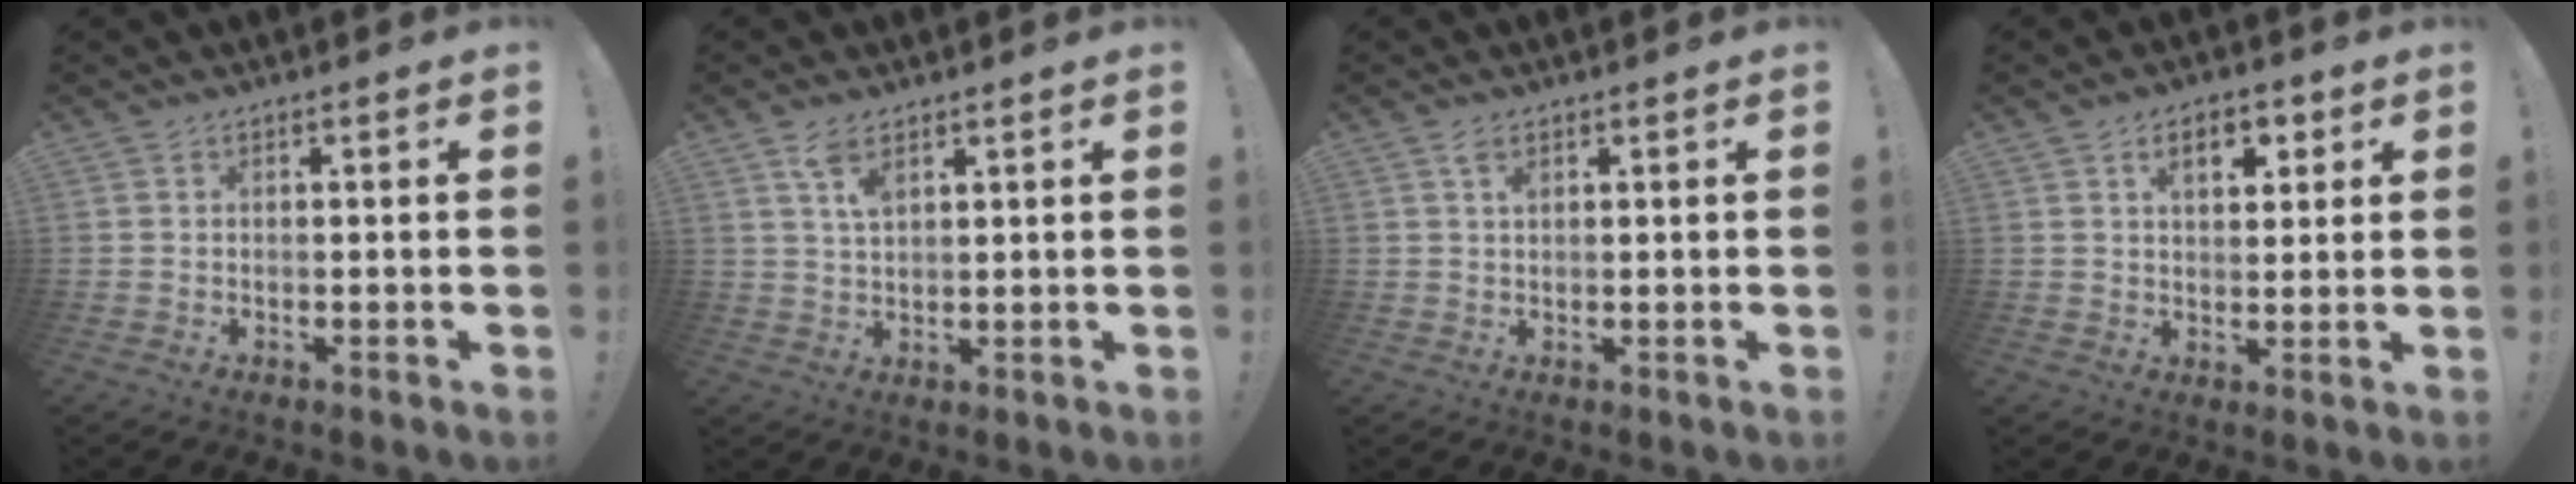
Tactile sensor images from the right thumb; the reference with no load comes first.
{"total": 5.0, "force": [3.1, 2.2, 3.3], "torque": [-0.049, -0.016, 0.052]}
{"total": 2.1, "force": [1.2, 1.0, 1.3], "torque": [-0.013, -0.006, 0.019]}
{"total": 7.2, "force": [3.3, 4.1, 4.9], "torque": [-0.066, -0.002, 0.055]}